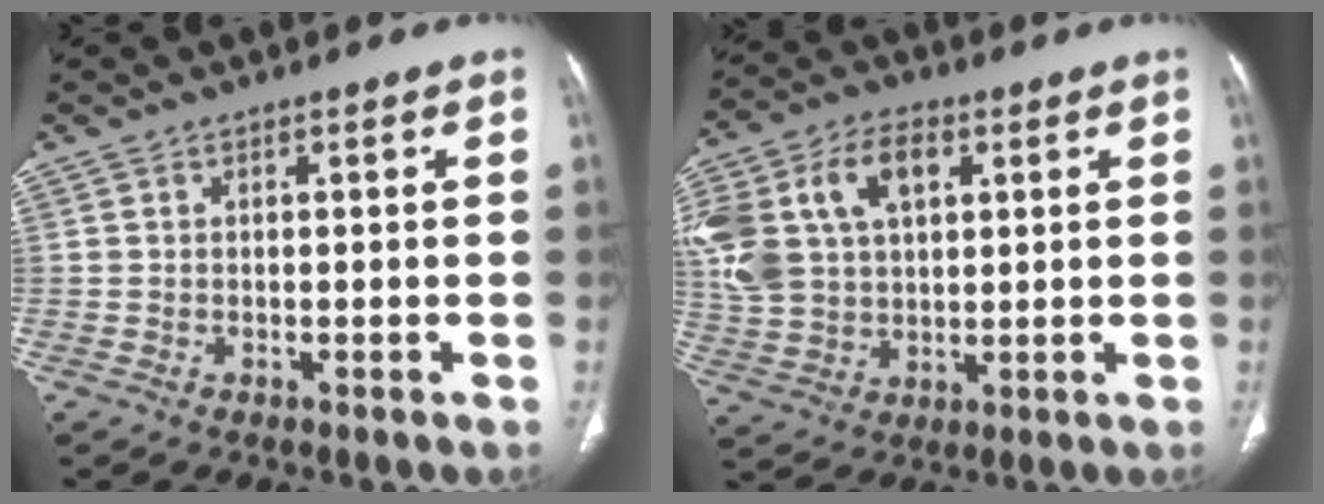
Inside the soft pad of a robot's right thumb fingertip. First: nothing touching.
{"total": 20.9, "force": [6.1, 14.2, 14.0], "torque": [-0.316, 0.028, 0.118]}